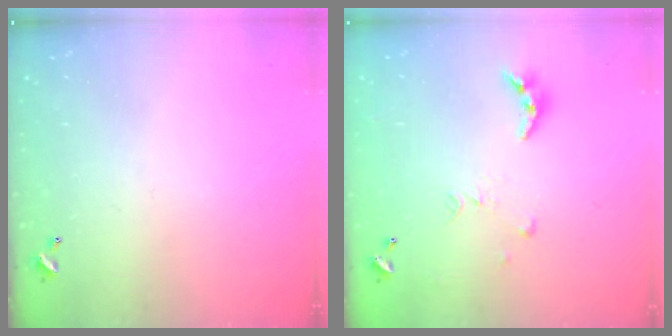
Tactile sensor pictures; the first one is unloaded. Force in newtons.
{"total": 8.1, "press": 8.1, "slide": 0.7}